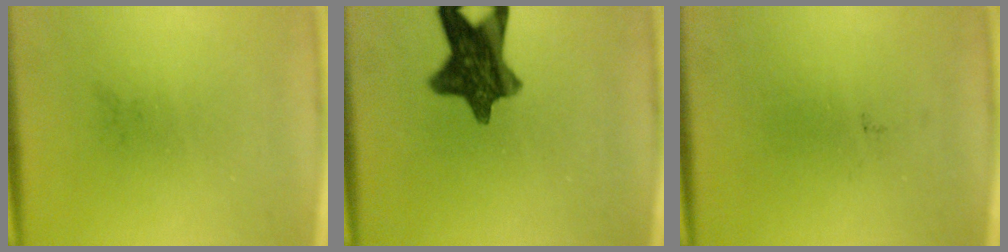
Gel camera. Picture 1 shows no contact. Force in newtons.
{"total": 11.0}
{"total": 0.0}